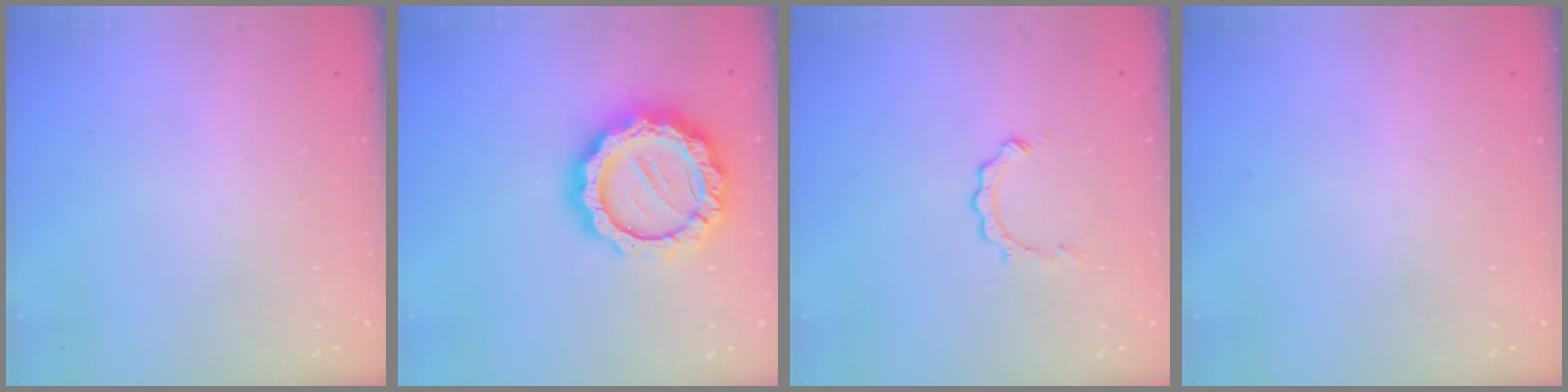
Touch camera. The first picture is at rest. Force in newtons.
{"total": 18.3, "press": 18.2, "slide": 1.5}
{"total": 2.9, "press": 2.9, "slide": 0.4}
{"total": 0.0}